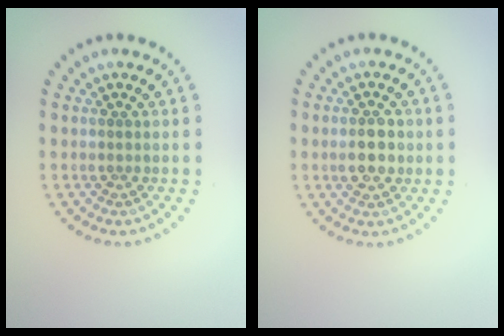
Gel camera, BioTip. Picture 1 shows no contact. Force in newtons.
{"total": 2.9, "press": 2.9, "slide": 0.1}